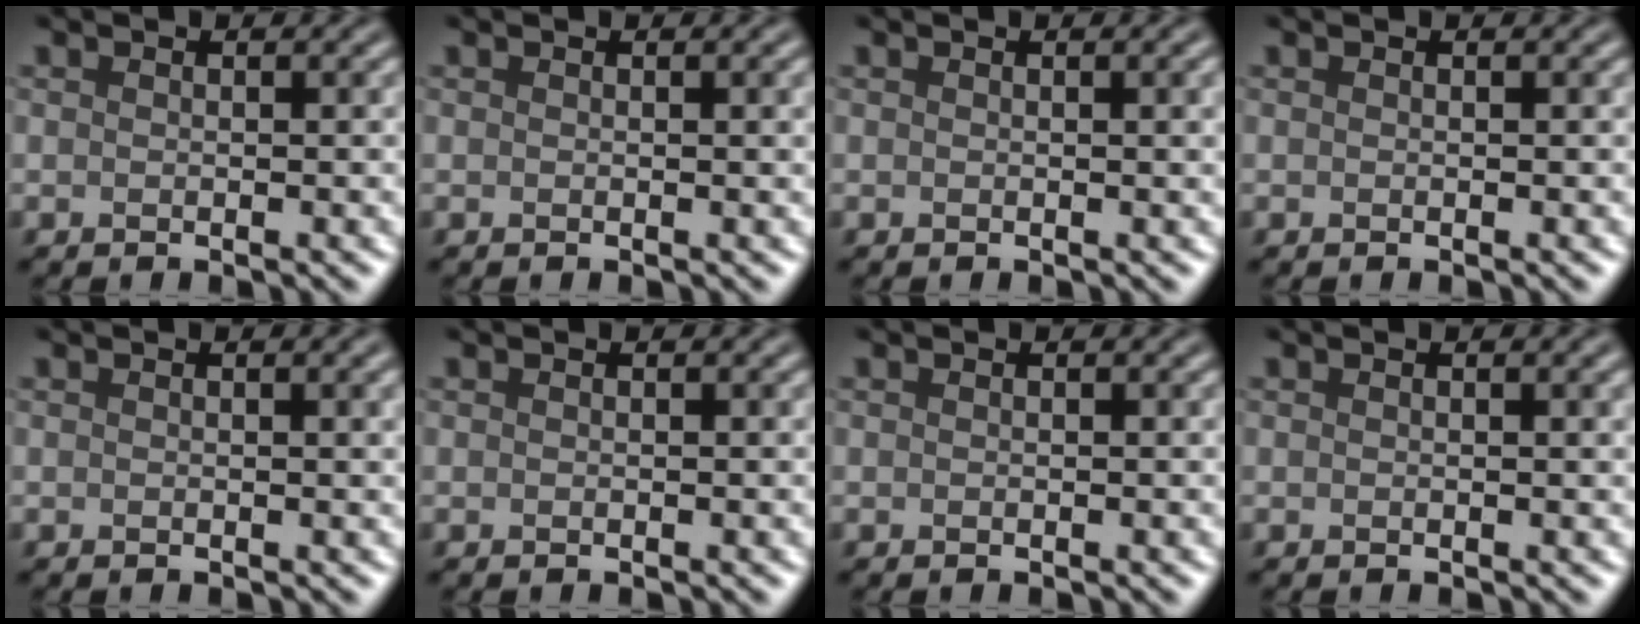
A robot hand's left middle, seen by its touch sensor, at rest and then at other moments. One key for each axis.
{"total": 0.8, "fx": 0.2, "fy": 0.2, "fz": 0.8, "tx": -0.007, "ty": 0.003, "tz": 0.002}
{"total": 1.4, "fx": 0.3, "fy": 0.4, "fz": 1.3, "tx": -0.013, "ty": 0.004, "tz": 0.002}
{"total": 0.0}
{"total": 1.1, "fx": 0.4, "fy": 0.3, "fz": 1.0, "tx": -0.010, "ty": 0.004, "tz": 0.005}
{"total": 0.0}
{"total": 0.0}
{"total": 0.7, "fx": 0.3, "fy": 0.1, "fz": 0.7, "tx": -0.006, "ty": 0.004, "tz": 0.004}